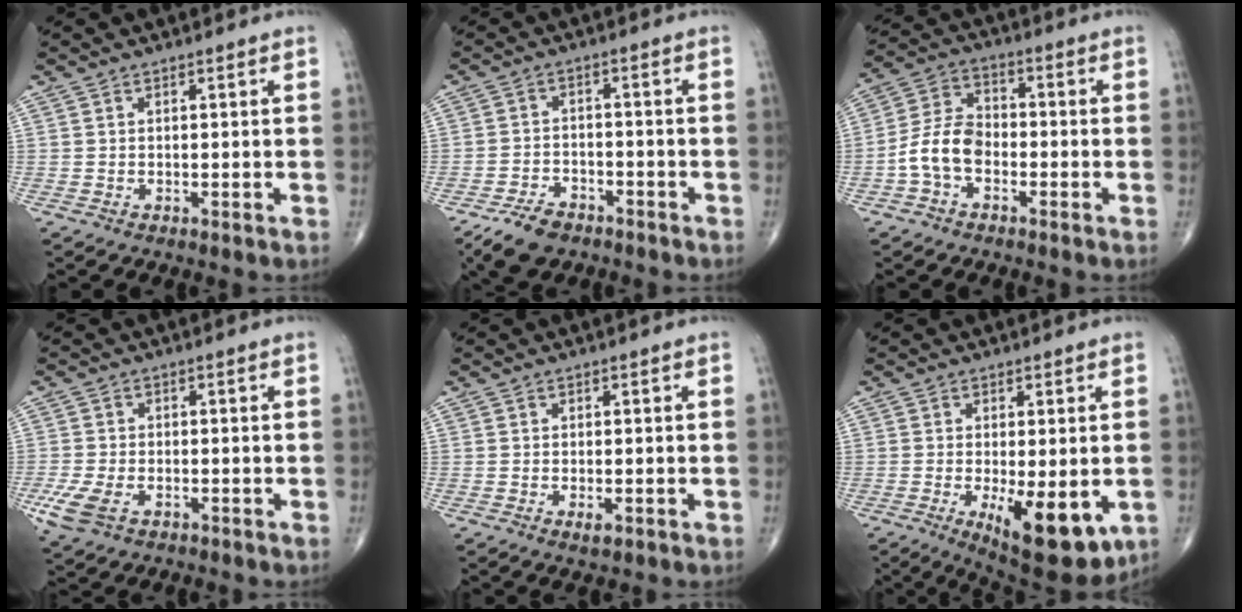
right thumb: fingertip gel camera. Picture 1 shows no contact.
{"total": 7.2, "force": [-5.1, 3.9, 3.3], "torque": [-0.055, 0.016, -0.090]}
{"total": 8.6, "force": [-2.8, 5.7, 5.8], "torque": [-0.106, 0.035, -0.064]}
{"total": 6.5, "force": [-2.7, 3.8, 4.5], "torque": [-0.109, 0.000, -0.048]}
{"total": 1.5, "force": [-0.6, 0.6, 1.2], "torque": [-0.020, -0.003, -0.009]}
{"total": 12.5, "force": [-3.8, 4.8, 10.9], "torque": [-0.147, -0.022, -0.043]}